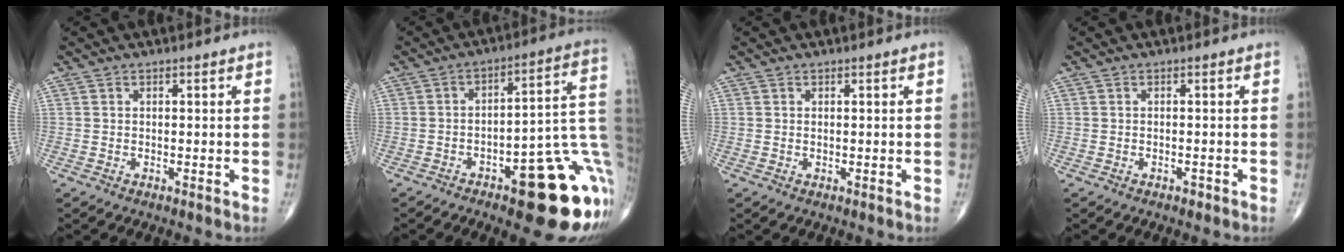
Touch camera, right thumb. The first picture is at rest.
{"total": 21.0, "force": [-7.1, 7.0, 18.5], "torque": [-0.159, 0.044, -0.082]}
{"total": 0.0}
{"total": 0.8, "force": [-0.6, 0.4, 0.4], "torque": [-0.004, 0.004, -0.009]}